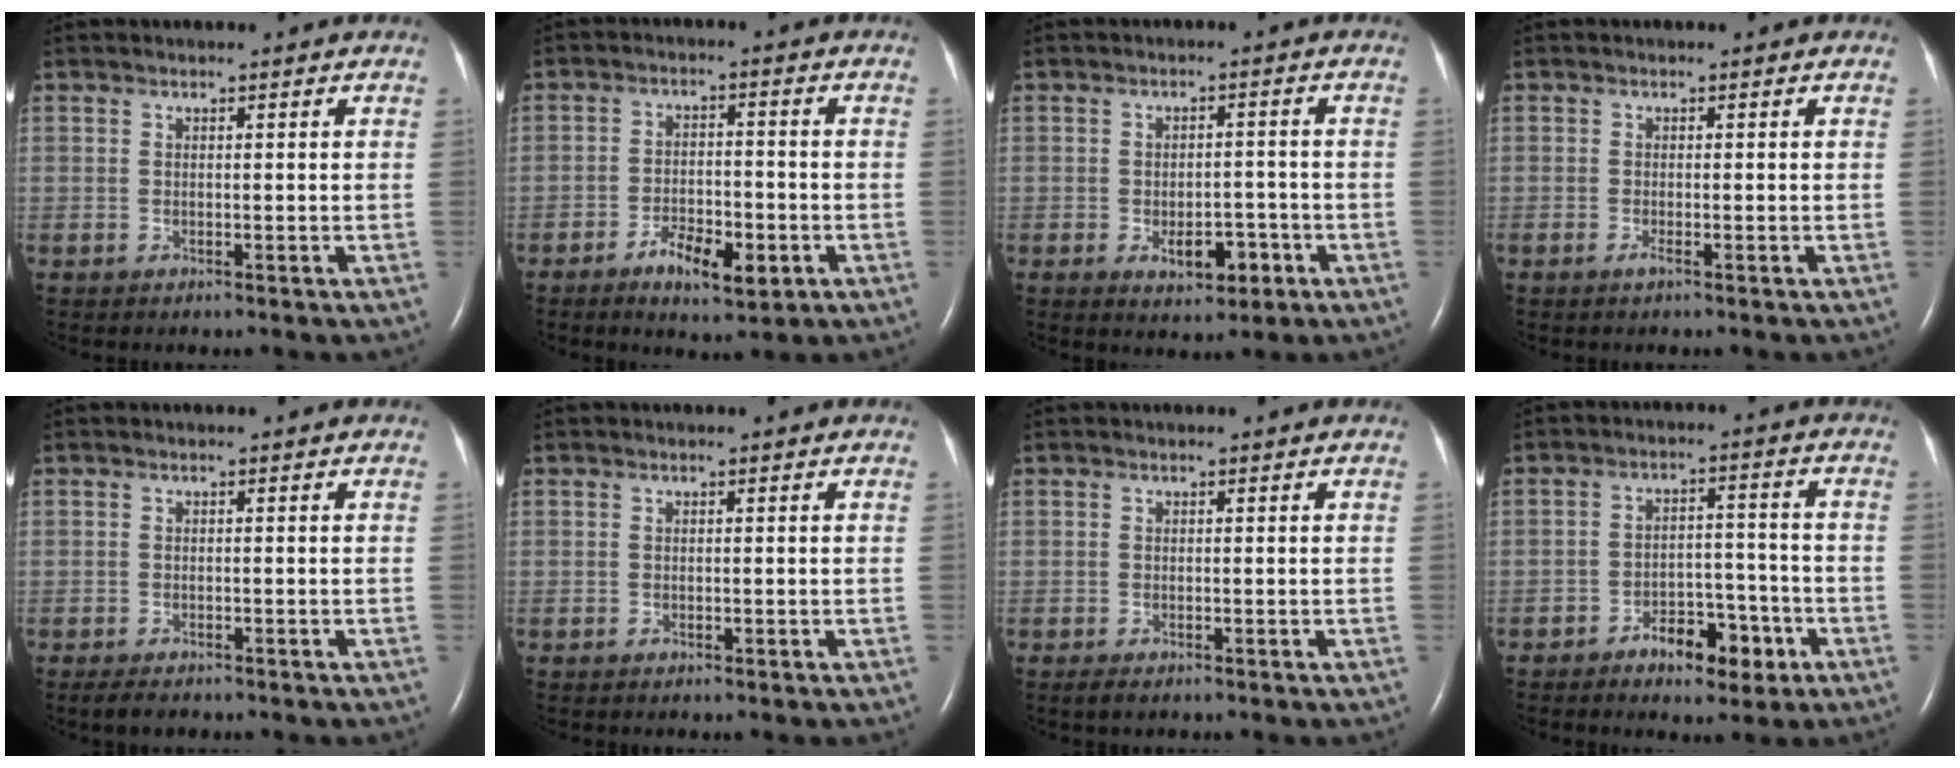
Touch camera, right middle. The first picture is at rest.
{"total": 6.5, "force": [-3.2, 2.4, 5.1], "torque": [-0.088, -0.001, -0.046]}
{"total": 5.2, "force": [-2.3, 2.7, 3.9], "torque": [-0.053, 0.002, -0.025]}
{"total": 0.7, "force": [-0.4, -0.1, 0.5], "torque": [-0.012, -0.002, -0.009]}
{"total": 2.4, "force": [-1.9, 0.9, 1.2], "torque": [-0.026, -0.005, -0.025]}
{"total": 0.0}
{"total": 1.2, "force": [-0.8, 0.4, 0.8], "torque": [-0.019, -0.003, -0.011]}
{"total": 7.1, "force": [-4.2, 3.4, 4.7], "torque": [-0.067, 0.018, -0.059]}